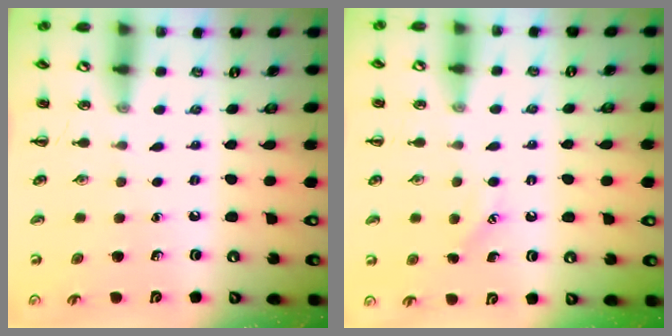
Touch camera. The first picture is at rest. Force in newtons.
{"total": 2.5, "press": 2.5, "slide": 0.6}